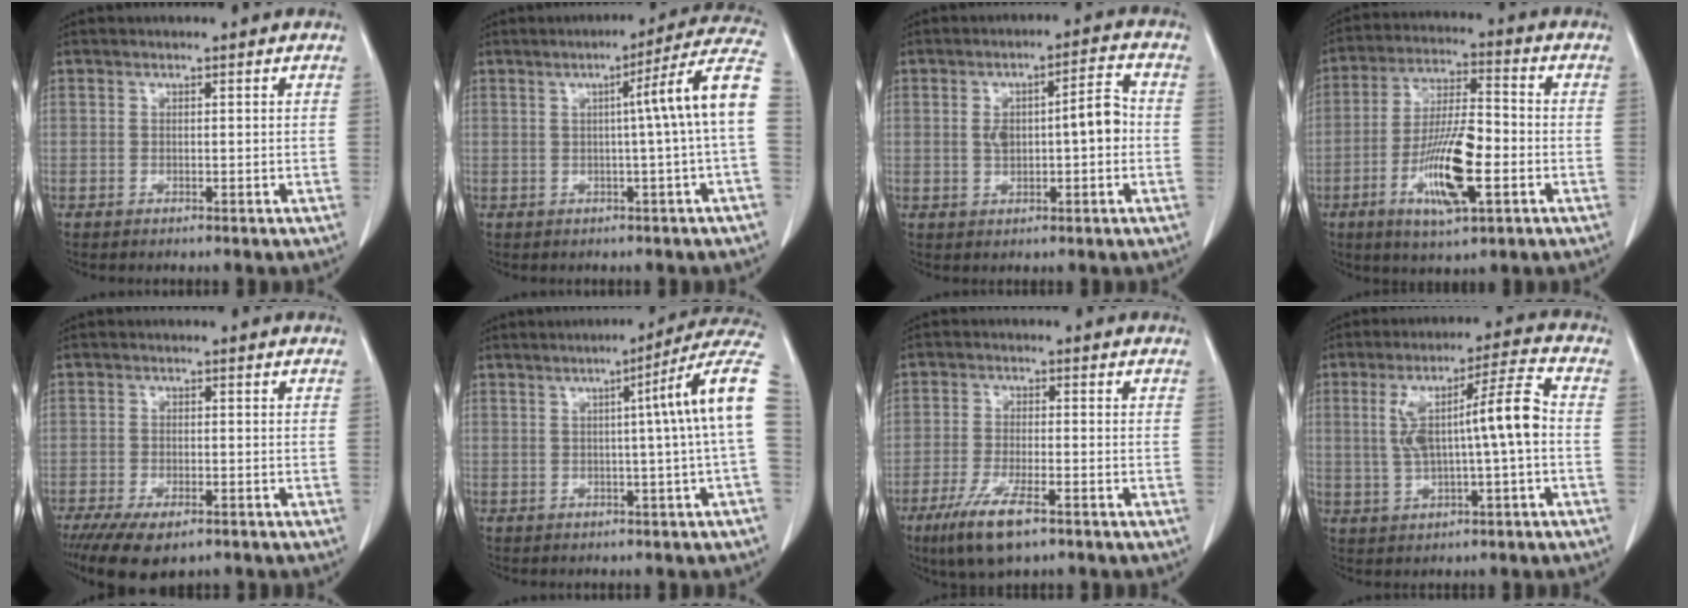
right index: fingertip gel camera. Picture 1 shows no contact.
{"total": 10.4, "force": [0.4, -1.8, 10.2], "torque": [-0.122, 0.022, 0.000]}
{"total": 7.5, "force": [0.0, 2.2, 7.1], "torque": [-0.120, 0.027, 0.004]}
{"total": 12.8, "force": [-4.2, 2.7, 11.8], "torque": [-0.226, -0.007, -0.072]}
{"total": 8.4, "force": [-5.8, 3.1, 5.2], "torque": [-0.084, -0.014, -0.090]}
{"total": 11.0, "force": [1.4, -1.9, 10.8], "torque": [-0.121, 0.023, 0.009]}
{"total": 8.0, "force": [-4.8, 1.5, 6.1], "torque": [-0.122, -0.018, -0.084]}
{"total": 11.1, "force": [0.3, 0.8, 11.0], "torque": [-0.197, 0.027, 0.008]}